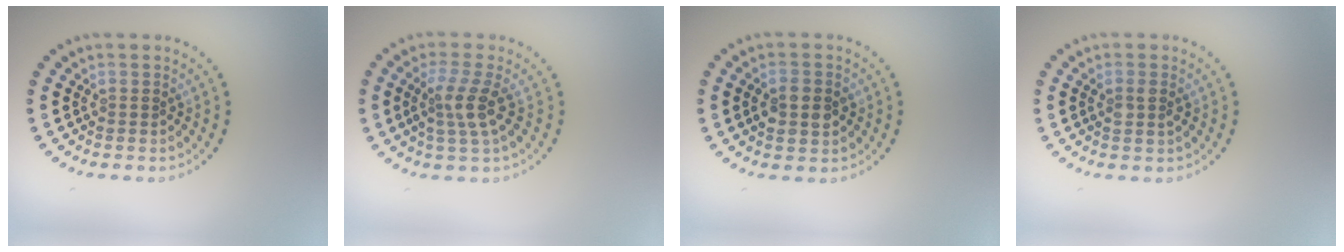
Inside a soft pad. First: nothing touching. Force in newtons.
{"total": 2.7, "press": 2.2, "slide": 1.7}
{"total": 2.9, "press": 2.9, "slide": 0.1}
{"total": 1.3, "press": 1.1, "slide": 0.6}